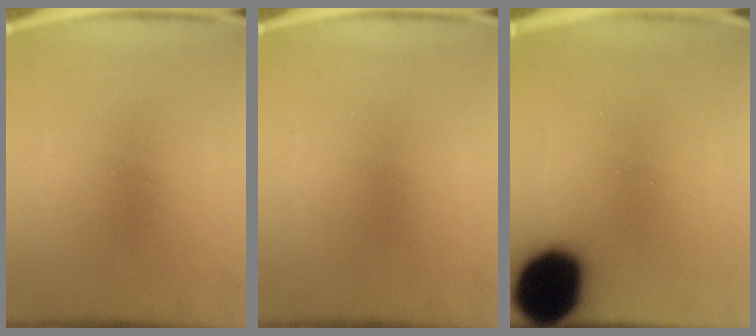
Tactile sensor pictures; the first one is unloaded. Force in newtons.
{"total": 0.0}
{"total": 19.0}